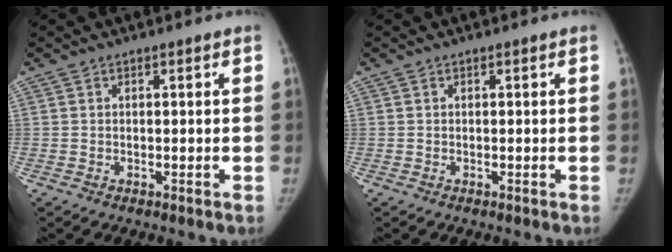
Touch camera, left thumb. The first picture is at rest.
{"total": 0.0}